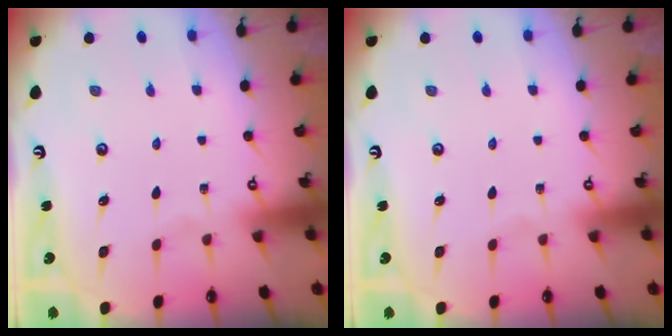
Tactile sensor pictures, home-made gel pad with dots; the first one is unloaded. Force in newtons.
{"total": 0.0}